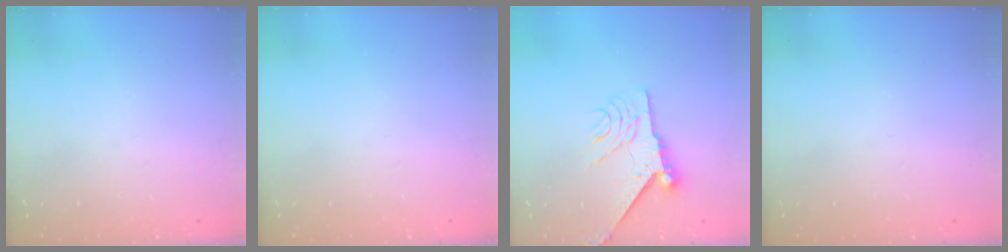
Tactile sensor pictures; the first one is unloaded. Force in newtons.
{"total": 0.0}
{"total": 9.5, "press": 9.5, "slide": 0.6}
{"total": 0.0}